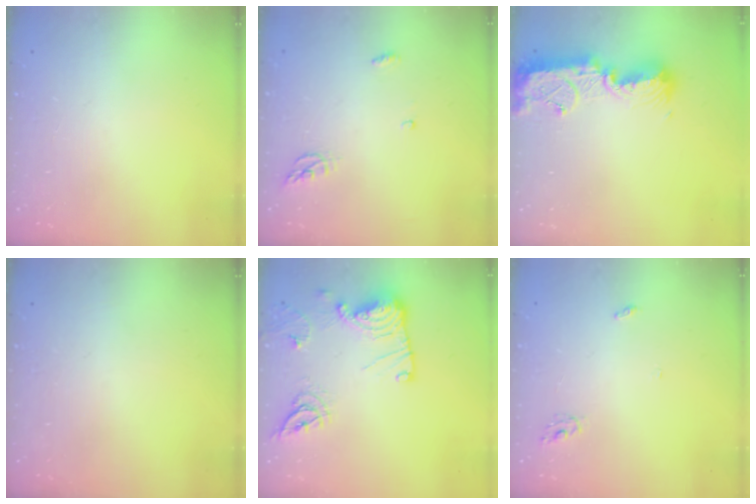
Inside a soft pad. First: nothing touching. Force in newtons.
{"total": 4.0, "press": 3.9, "slide": 0.4}
{"total": 13.1, "press": 13.1, "slide": 0.8}
{"total": 0.0}
{"total": 17.4, "press": 17.4, "slide": 1.1}
{"total": 2.8, "press": 2.8, "slide": 0.2}